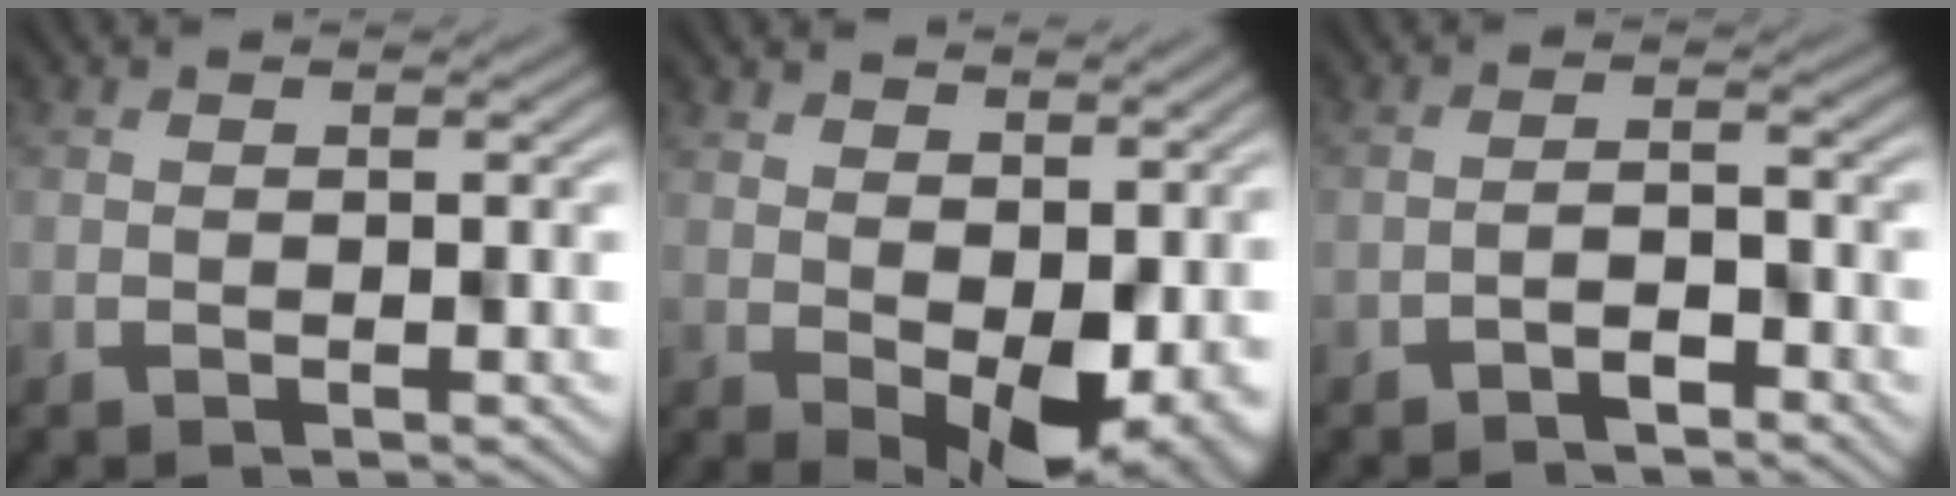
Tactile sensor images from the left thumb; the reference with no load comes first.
{"total": 5.7, "force": [1.4, 3.1, 4.6], "torque": [-0.073, -0.023, 0.041]}
{"total": 1.6, "force": [-1.3, 0.2, 0.8], "torque": [-0.016, 0.007, -0.029]}